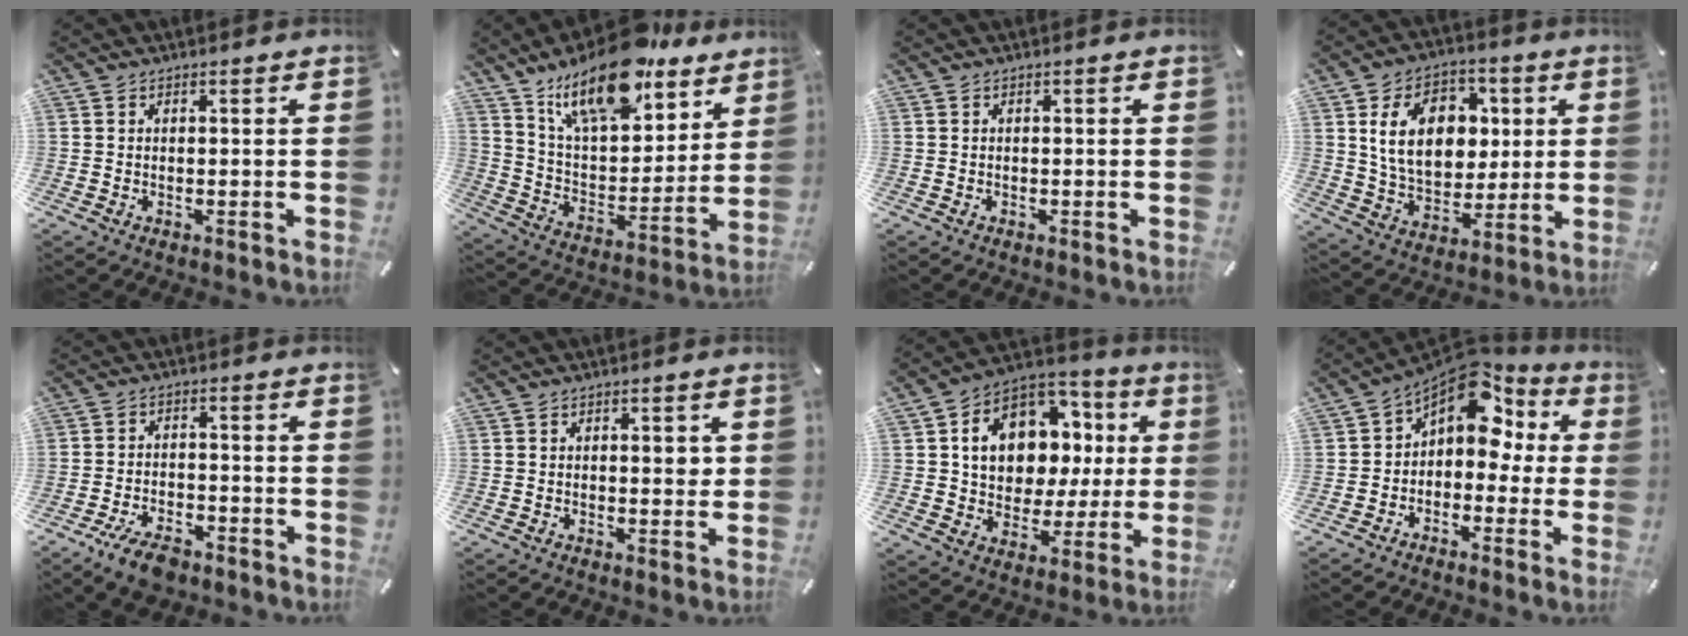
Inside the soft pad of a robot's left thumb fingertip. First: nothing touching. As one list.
[{"total": 19.3, "force": [15.1, 7.8, 9.1], "torque": [-0.163, -0.096, 0.265]}, {"total": 0.0}, {"total": 16.0, "force": [3.7, 12.0, 9.9], "torque": [-0.173, 0.011, 0.070]}, {"total": 6.5, "force": [-4.5, 3.1, 3.5], "torque": [-0.070, 0.021, -0.082]}, {"total": 2.5, "force": [0.7, 1.2, 2.0], "torque": [-0.017, -0.004, 0.006]}, {"total": 14.5, "force": [4.0, 11.2, 8.4], "torque": [-0.142, -0.026, 0.077]}, {"total": 12.5, "force": [6.1, 7.5, 7.9], "torque": [-0.123, -0.040, 0.105]}]